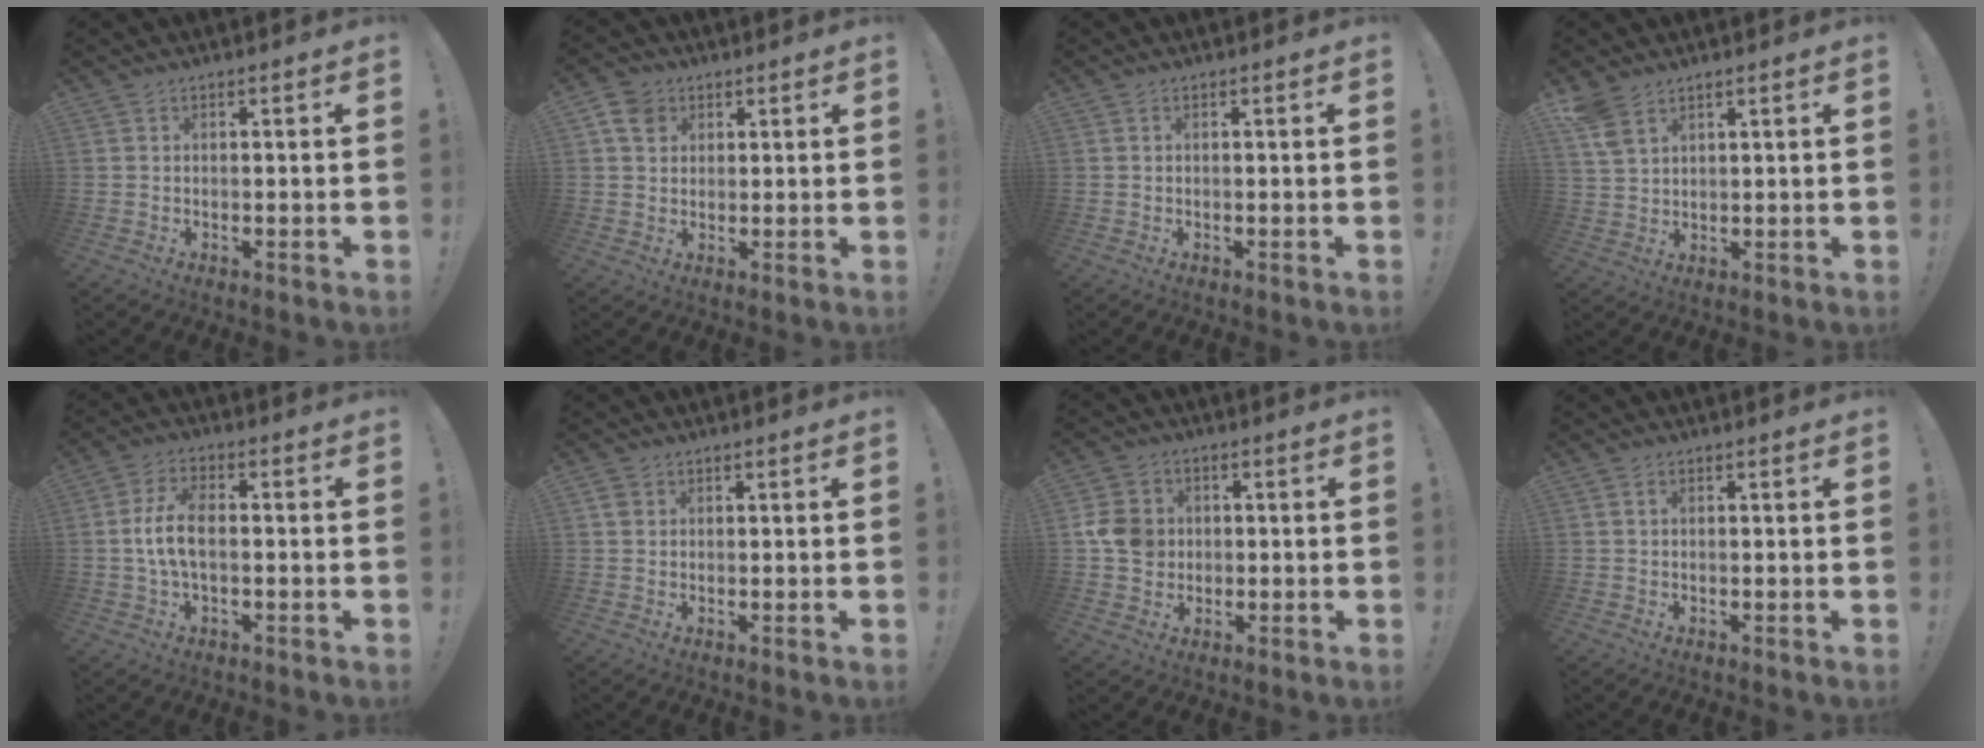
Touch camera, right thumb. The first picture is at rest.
{"total": 6.7, "force": [3.0, 5.3, 2.7], "torque": [-0.038, -0.009, 0.058]}
{"total": 0.0}
{"total": 6.0, "force": [4.0, 2.9, 3.4], "torque": [-0.066, -0.015, 0.078]}
{"total": 8.8, "force": [-0.8, 4.4, 7.6], "torque": [-0.163, 0.009, -0.011]}
{"total": 2.0, "force": [0.8, 1.7, 0.7], "torque": [-0.014, 0.003, 0.017]}
{"total": 8.5, "force": [0.1, 7.6, 3.7], "torque": [-0.066, 0.008, 0.007]}
{"total": 0.8, "force": [0.2, 0.4, 0.6], "torque": [-0.012, 0.001, 0.004]}